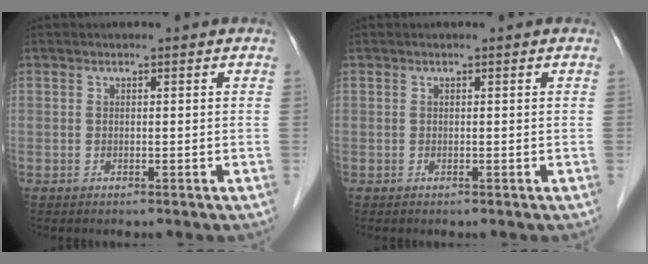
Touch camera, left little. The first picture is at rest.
{"total": 0.0}